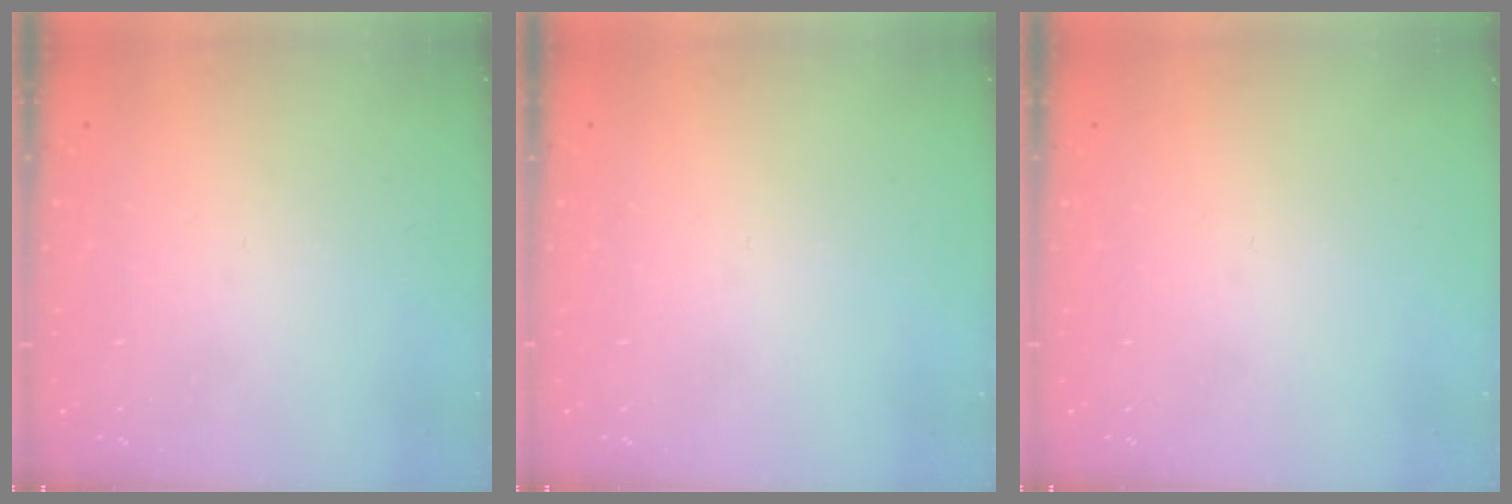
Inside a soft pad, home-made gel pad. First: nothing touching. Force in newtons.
{"total": 0.0}
{"total": 0.0}